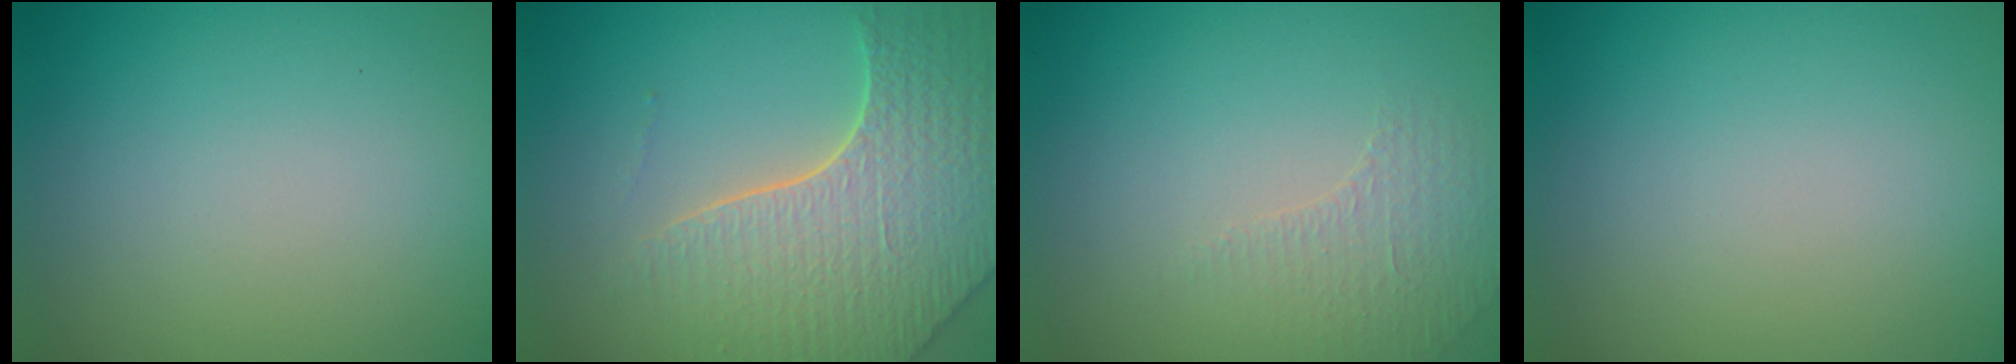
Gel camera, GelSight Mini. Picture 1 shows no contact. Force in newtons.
{"total": 6.4, "press": 5.2, "slide": 3.7}
{"total": 1.1, "press": 0.7, "slide": 0.8}
{"total": 0.0}